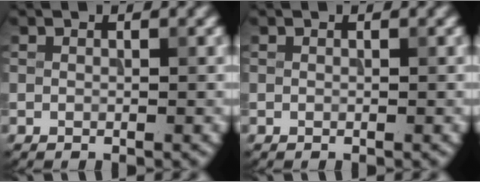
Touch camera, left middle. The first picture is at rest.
{"total": 0.0}